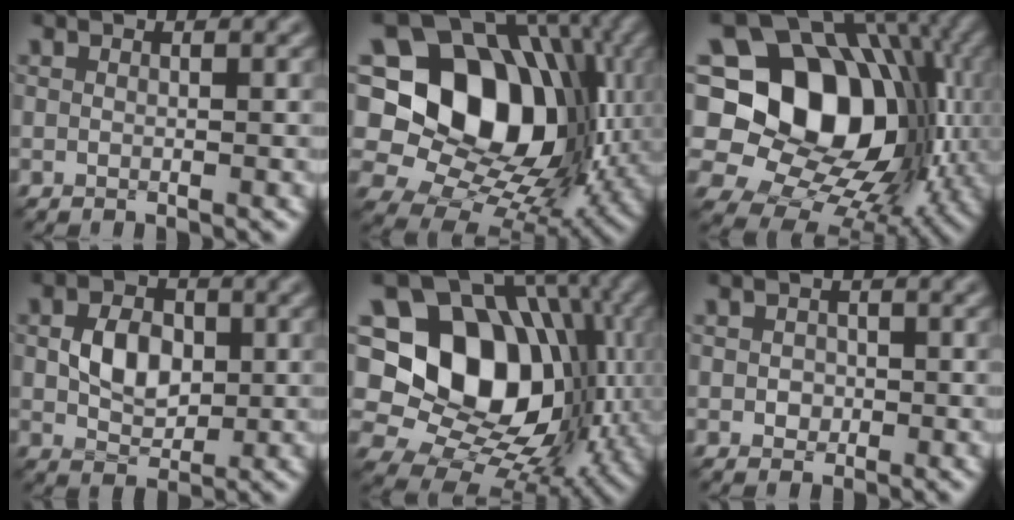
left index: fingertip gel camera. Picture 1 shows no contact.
{"total": 15.5, "force": [2.5, 12.0, 9.5], "torque": [-0.157, 0.006, 0.034]}
{"total": 17.1, "force": [1.6, 13.1, 10.9], "torque": [-0.172, 0.006, 0.020]}
{"total": 4.0, "force": [0.2, 2.8, 2.8], "torque": [-0.059, -0.001, -0.001]}
{"total": 15.4, "force": [1.6, 12.0, 9.5], "torque": [-0.153, -0.001, 0.024]}
{"total": 1.2, "force": [-0.1, 1.0, 0.6], "torque": [-0.012, -0.003, -0.005]}